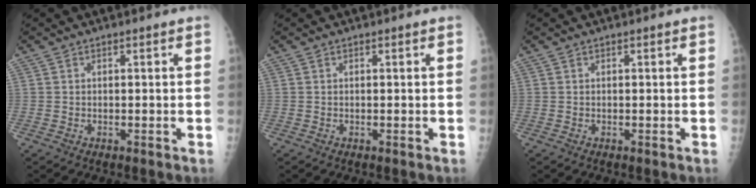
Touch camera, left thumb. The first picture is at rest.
{"total": 0.0}
{"total": 0.0}